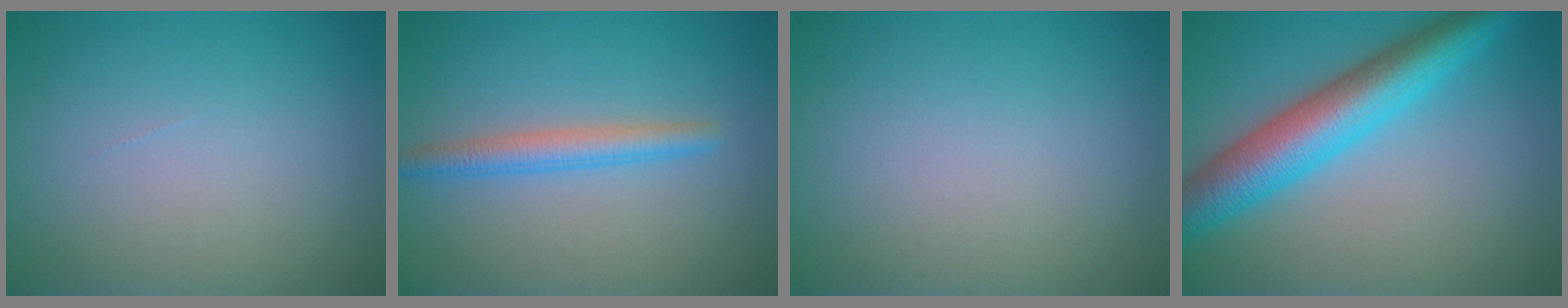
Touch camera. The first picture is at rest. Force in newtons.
{"total": 2.6, "press": 2.6, "slide": 0.2}
{"total": 0.0}
{"total": 7.5, "press": 7.5, "slide": 0.1}